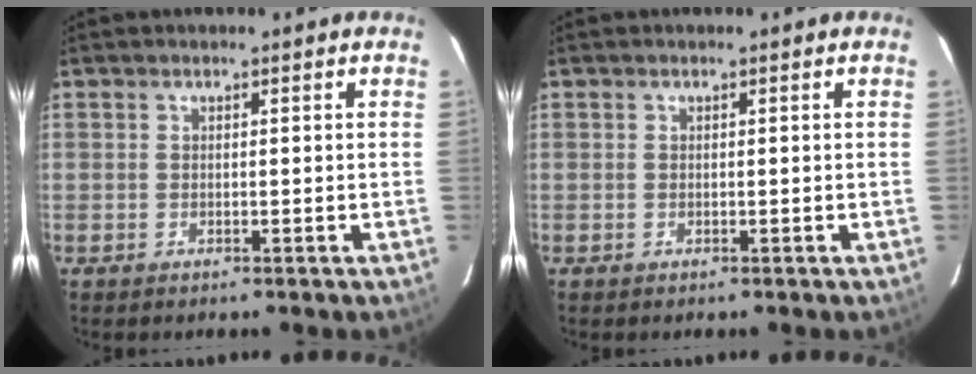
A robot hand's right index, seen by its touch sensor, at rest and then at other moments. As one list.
[{"total": 0.0}]